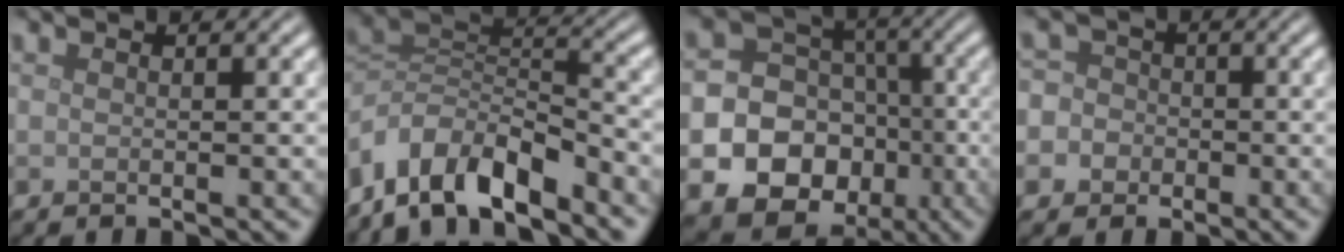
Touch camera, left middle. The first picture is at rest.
{"total": 8.5, "force": [-6.0, 3.4, 4.9], "torque": [-0.079, 0.002, -0.123]}
{"total": 15.9, "force": [-5.3, 14.3, 4.8], "torque": [-0.107, -0.037, -0.093]}
{"total": 6.3, "force": [-2.1, 5.8, 1.2], "torque": [-0.024, 0.008, -0.071]}